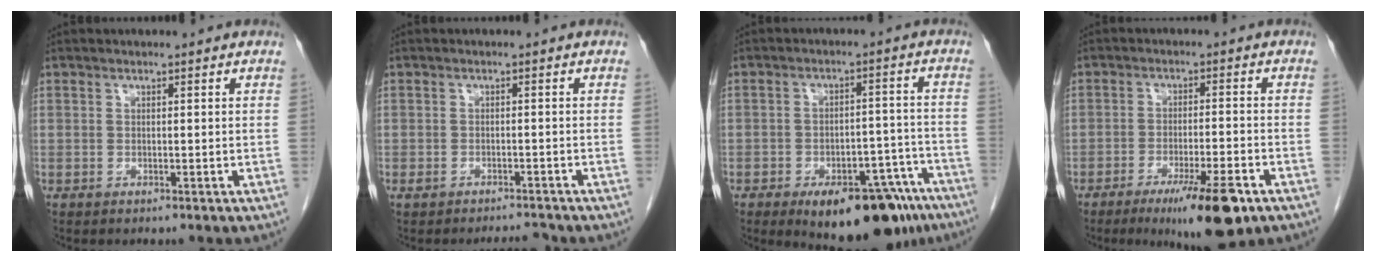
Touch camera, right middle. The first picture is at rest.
{"total": 2.4, "force": [-2.2, 0.5, 0.7], "torque": [-0.015, 0.000, -0.030]}
{"total": 16.0, "force": [-11.4, 6.2, 9.5], "torque": [-0.077, 0.025, -0.155]}
{"total": 10.3, "force": [-6.2, 0.9, 8.2], "torque": [-0.132, -0.023, -0.093]}